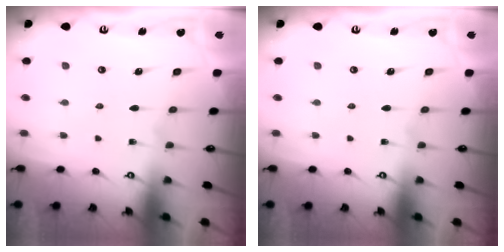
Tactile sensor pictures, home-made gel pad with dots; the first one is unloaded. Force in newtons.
{"total": 0.0}